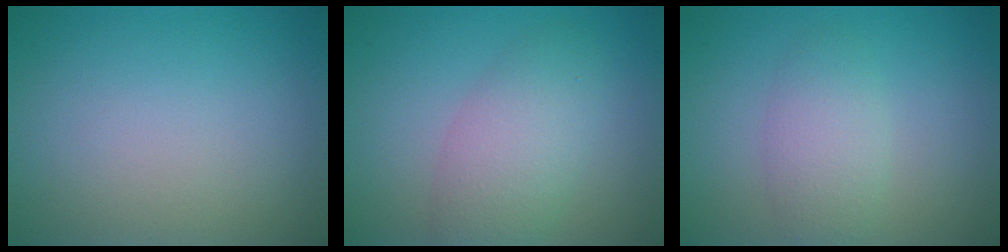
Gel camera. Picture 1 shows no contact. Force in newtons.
{"total": 4.6, "press": 4.6, "slide": 0.2}
{"total": 2.9, "press": 2.9, "slide": 0.1}